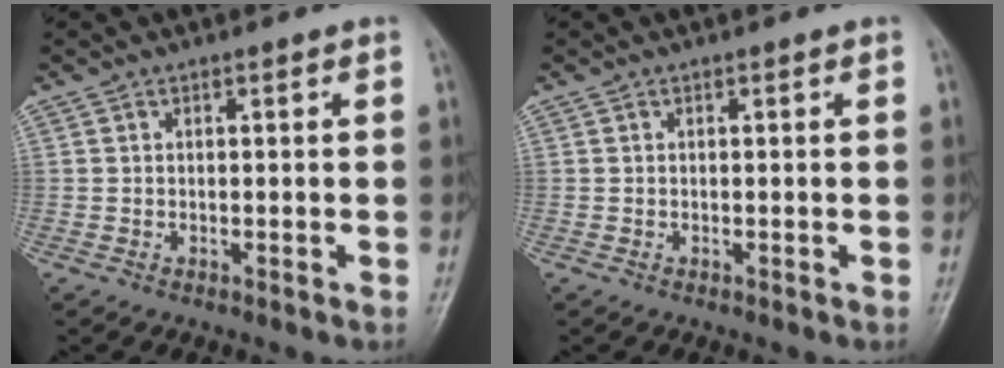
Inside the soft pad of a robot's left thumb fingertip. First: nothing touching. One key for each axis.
{"total": 0.0}